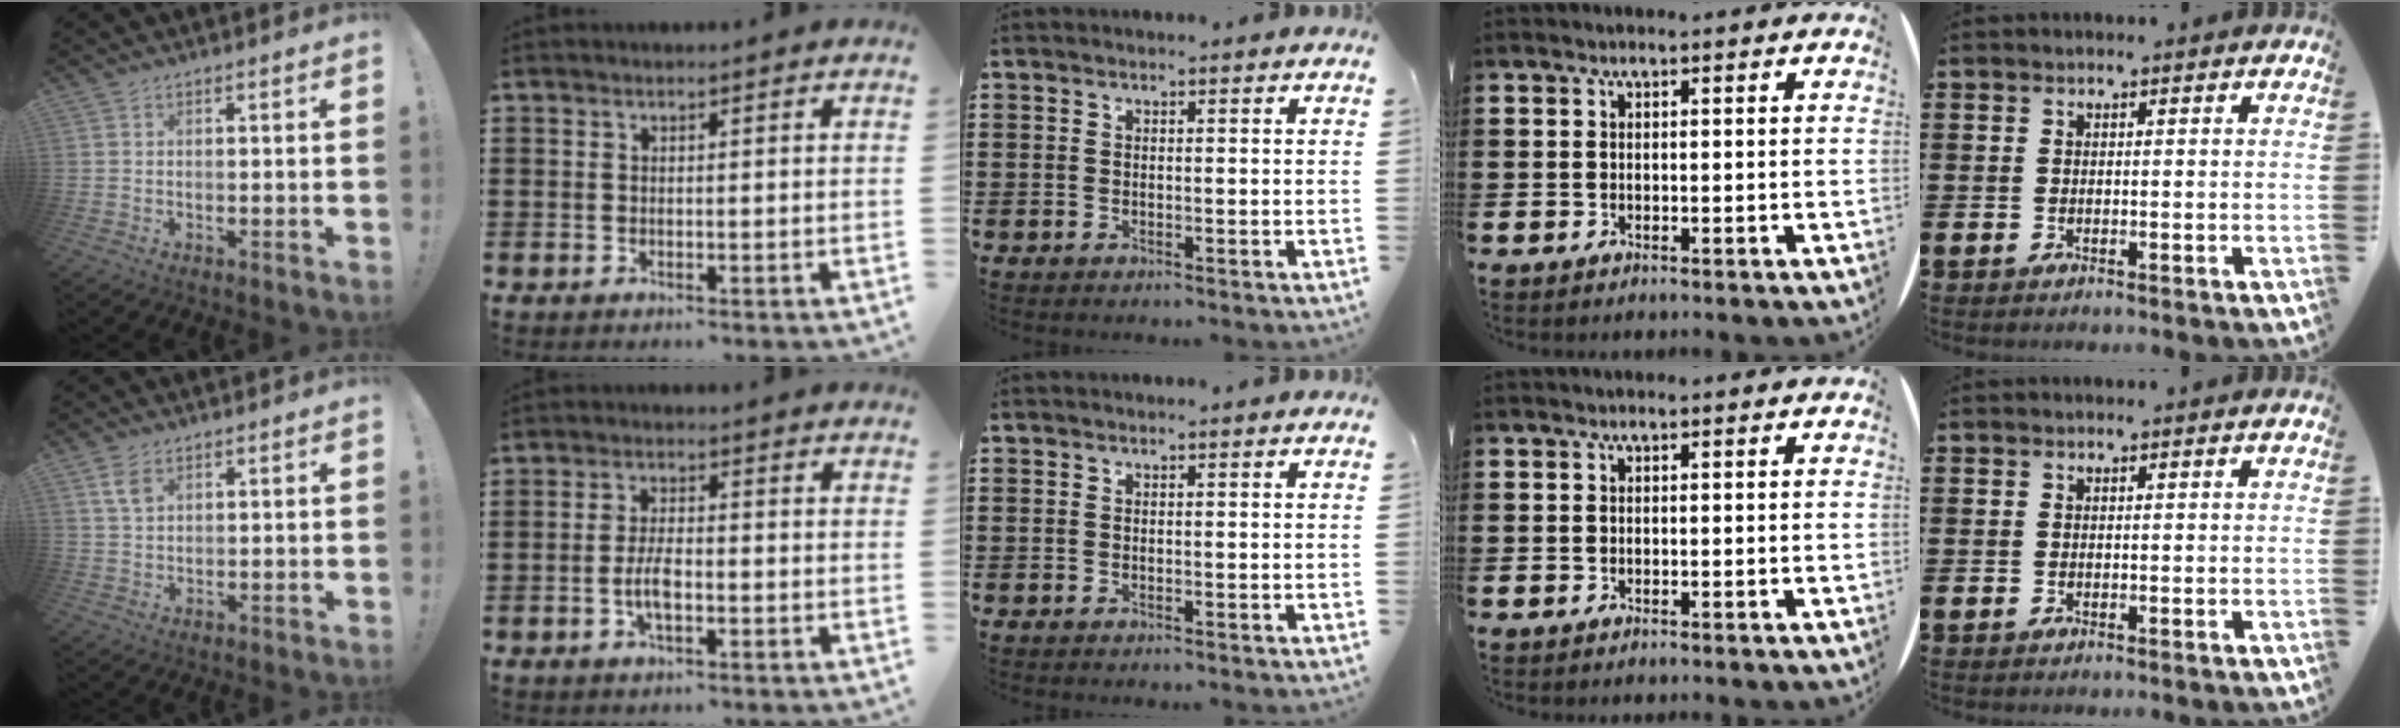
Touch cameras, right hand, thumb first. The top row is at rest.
{"thumb": {"total": 4.4, "force": [2.2, 2.4, 2.9], "torque": [-0.052, -0.004, 0.043]}, "index": {"total": 4.3, "force": [-1.1, 1.4, 3.9], "torque": [-0.091, -0.005, -0.024]}}